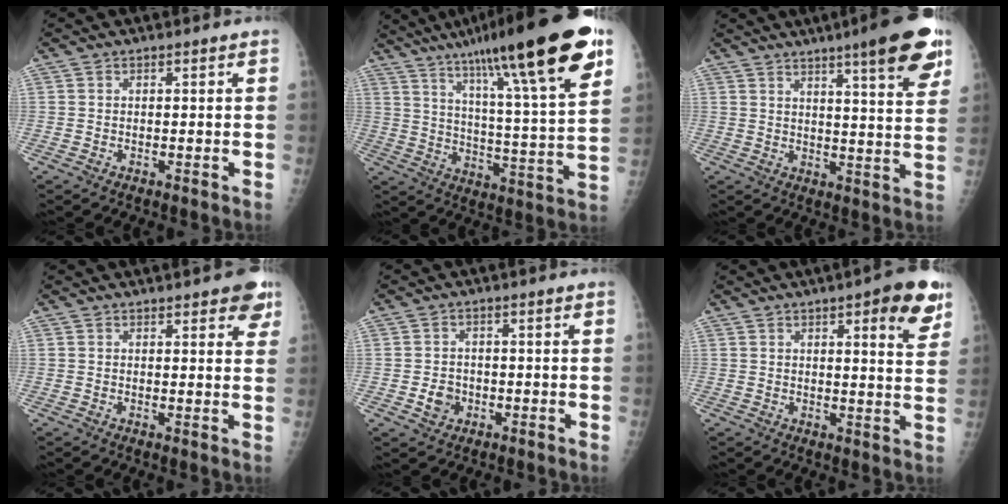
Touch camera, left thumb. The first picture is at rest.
{"total": 27.3, "force": [16.4, 3.4, 21.5], "torque": [-0.324, -0.037, 0.253]}
{"total": 14.6, "force": [8.8, 2.1, 11.5], "torque": [-0.138, -0.038, 0.112]}
{"total": 5.7, "force": [3.5, 2.2, 4.0], "torque": [-0.022, -0.010, 0.036]}
{"total": 3.3, "force": [-1.0, 2.8, 1.4], "torque": [-0.013, 0.007, -0.016]}
{"total": 10.3, "force": [5.4, 2.7, 8.4], "torque": [-0.079, -0.021, 0.061]}